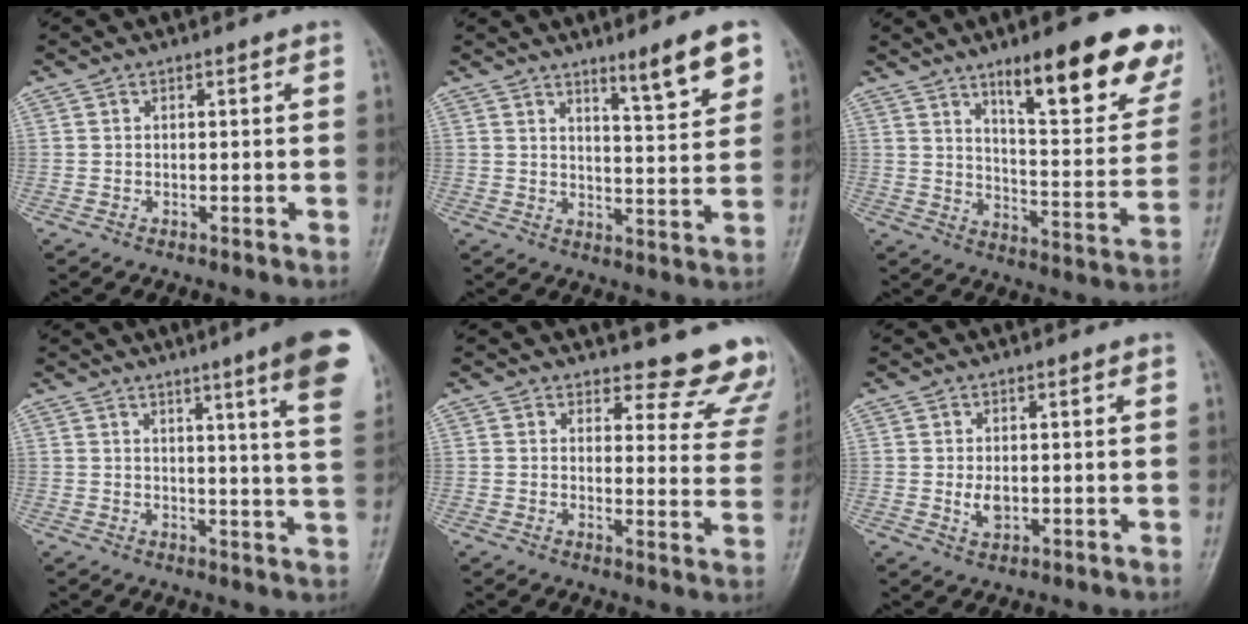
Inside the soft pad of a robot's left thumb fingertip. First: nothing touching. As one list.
[{"total": 8.4, "force": [5.4, 1.1, 6.3], "torque": [-0.085, -0.039, 0.082]}, {"total": 20.3, "force": [12.6, 5.7, 14.9], "torque": [-0.155, -0.064, 0.182]}, {"total": 14.2, "force": [8.1, 0.7, 11.7], "torque": [-0.136, -0.035, 0.086]}, {"total": 13.6, "force": [13.0, 4.0, 1.1], "torque": [0.043, -0.130, 0.118]}, {"total": 2.8, "force": [-0.1, 1.8, 2.1], "torque": [-0.033, -0.006, 0.002]}]